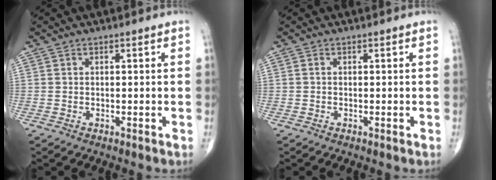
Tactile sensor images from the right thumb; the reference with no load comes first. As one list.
[{"total": 0.0}]